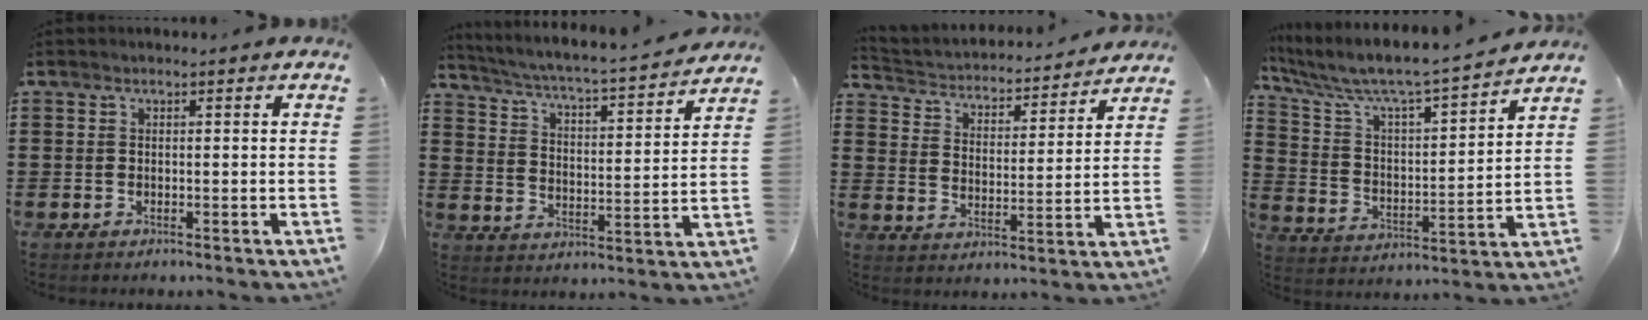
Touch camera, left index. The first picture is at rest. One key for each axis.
{"total": 3.5, "fx": 3.2, "fy": -0.4, "fz": 1.4, "tx": -0.048, "ty": -0.035, "tz": 0.043}
{"total": 2.7, "fx": 2.7, "fy": 0.5, "fz": 0.0, "tx": -0.021, "ty": -0.030, "tz": 0.036}
{"total": 6.4, "fx": 5.7, "fy": 0.7, "fz": 2.8, "tx": -0.084, "ty": -0.045, "tz": 0.088}